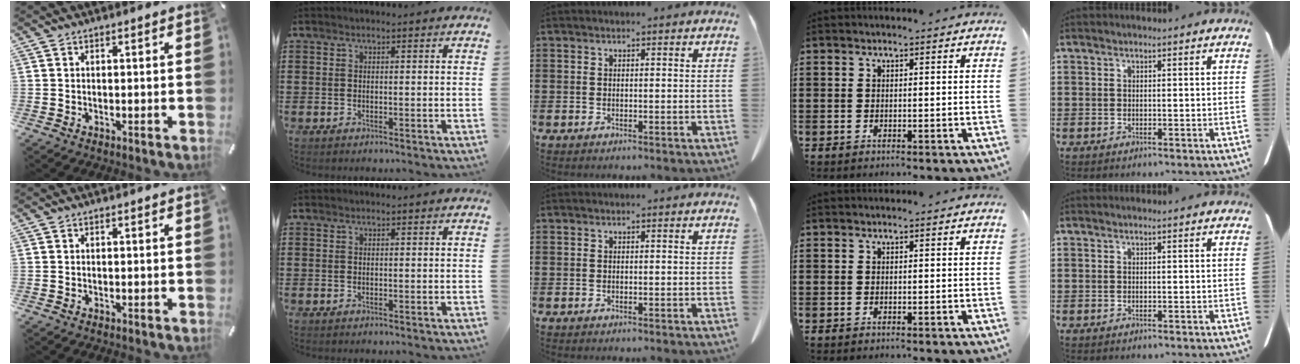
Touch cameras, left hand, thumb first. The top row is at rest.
{}